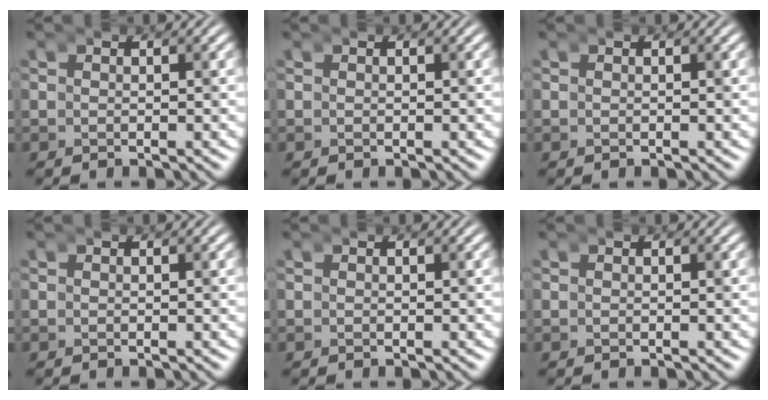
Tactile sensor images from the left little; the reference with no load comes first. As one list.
[{"total": 0.0}, {"total": 0.0}, {"total": 0.0}, {"total": 0.0}, {"total": 0.0}]